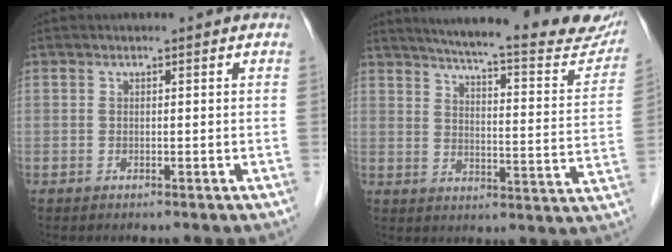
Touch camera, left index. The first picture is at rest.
{"total": 24.9, "force": [22.2, 2.8, 10.9], "torque": [-0.155, -0.062, 0.267]}